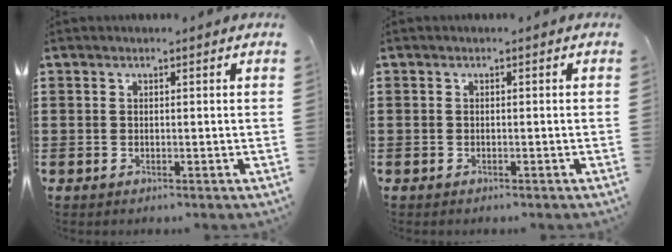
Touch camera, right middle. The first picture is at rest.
{"total": 0.6, "force": [-0.5, 0.4, 0.0], "torque": [0.000, 0.003, -0.011]}